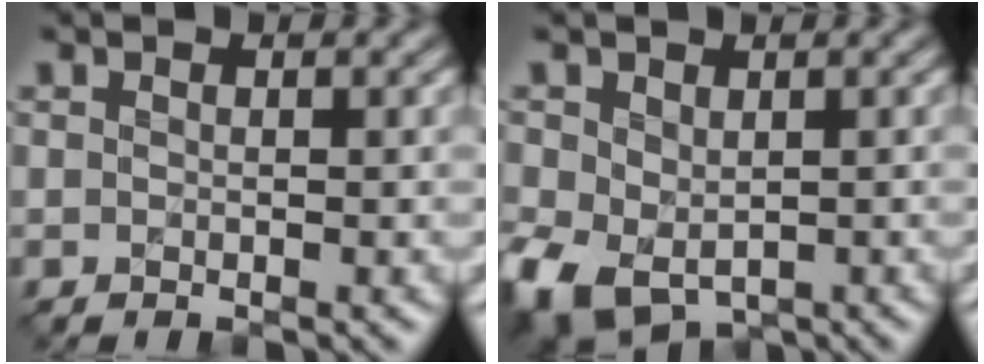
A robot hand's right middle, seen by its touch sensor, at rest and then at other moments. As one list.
[{"total": 7.1, "force": [-2.2, 5.0, 4.5], "torque": [-0.109, -0.021, -0.036]}]